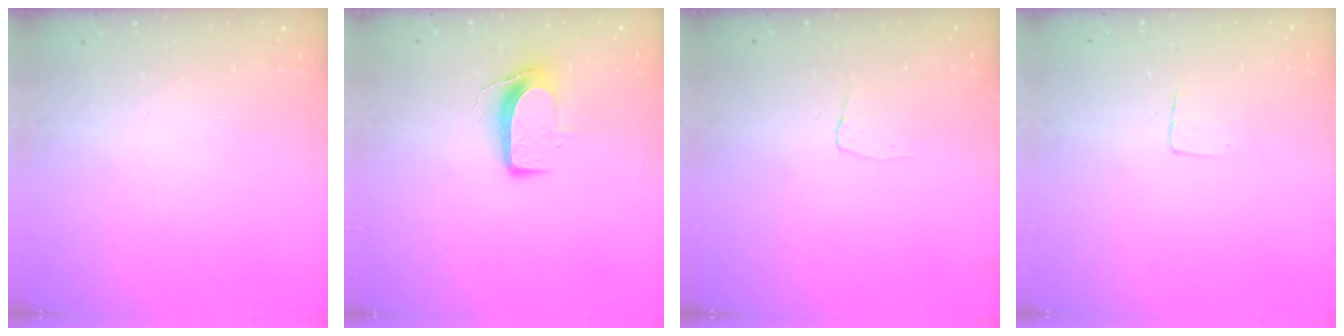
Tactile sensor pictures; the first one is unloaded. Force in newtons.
{"total": 8.9, "press": 8.9, "slide": 0.7}
{"total": 2.9, "press": 2.8, "slide": 0.3}
{"total": 2.9, "press": 2.9, "slide": 0.2}